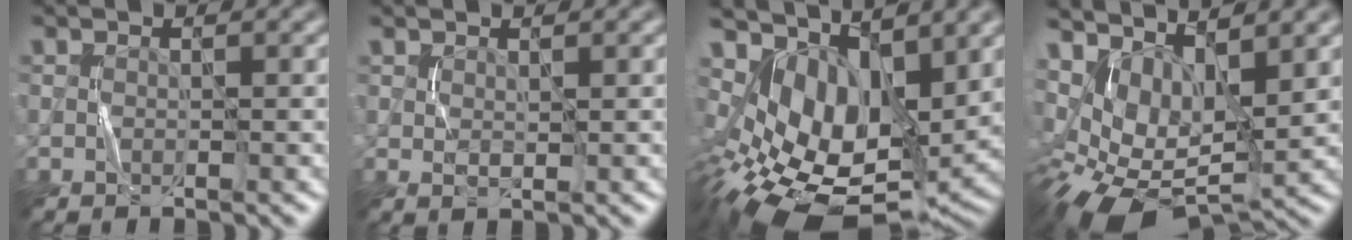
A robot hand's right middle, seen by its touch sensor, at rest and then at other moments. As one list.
[{"total": 1.0, "force": [0.5, 0.4, 0.8], "torque": [-0.019, -0.002, 0.015]}, {"total": 12.3, "force": [2.5, 7.1, 9.7], "torque": [-0.179, -0.018, 0.061]}, {"total": 10.4, "force": [0.9, 5.8, 8.6], "torque": [-0.158, -0.010, 0.025]}]